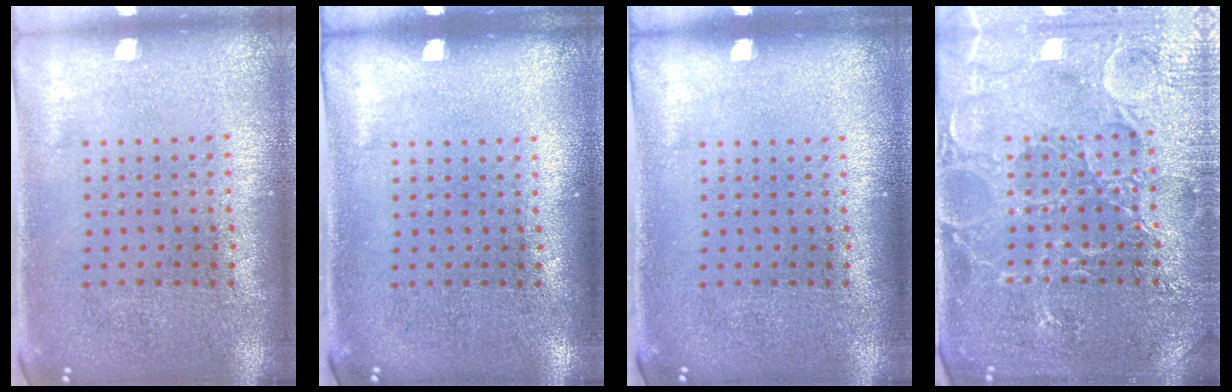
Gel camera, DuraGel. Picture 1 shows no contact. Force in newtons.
{"total": 0.0}
{"total": 0.0}
{"total": 4.6, "press": 4.5, "slide": 0.7}